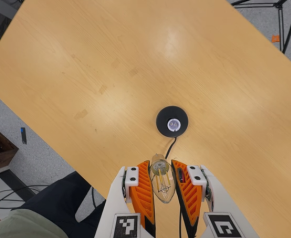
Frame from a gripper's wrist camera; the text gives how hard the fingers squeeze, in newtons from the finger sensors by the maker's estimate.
{"total": 21.0, "left": 23.1, "right": 18.9}